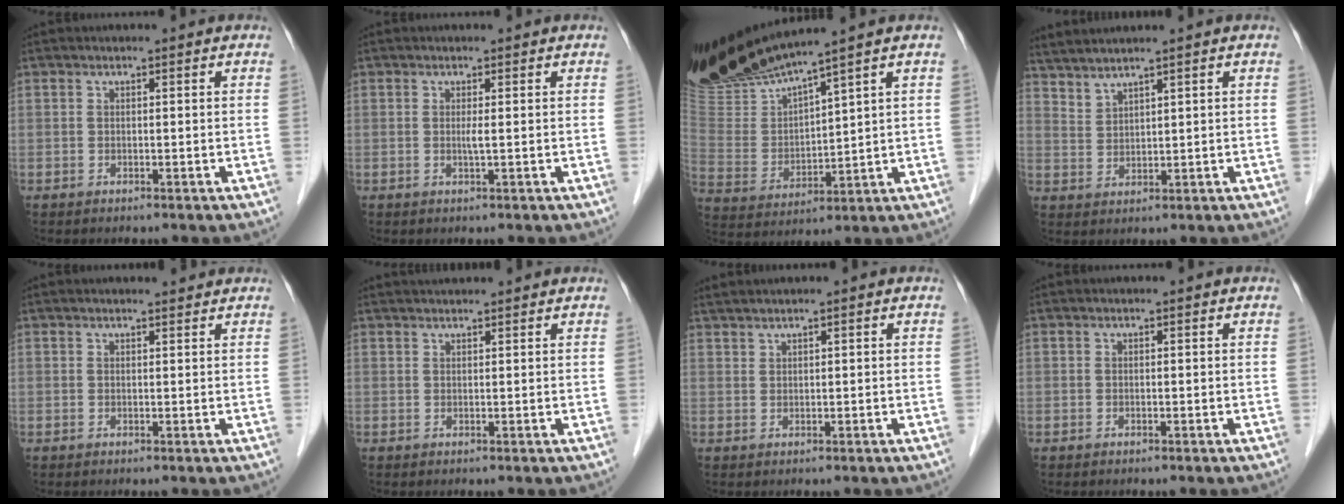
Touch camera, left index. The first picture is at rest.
{"total": 1.5, "force": [0.3, -0.2, 1.4], "torque": [-0.031, 0.001, 0.007]}
{"total": 15.8, "force": [13.8, 0.0, 7.7], "torque": [-0.160, -0.010, 0.281]}
{"total": 5.3, "force": [4.8, -0.3, 2.2], "torque": [-0.057, 0.007, 0.107]}
{"total": 5.1, "force": [4.6, 0.6, 2.0], "torque": [-0.027, 0.029, 0.066]}
{"total": 6.5, "force": [5.9, 0.4, 2.7], "torque": [-0.040, 0.044, 0.090]}
{"total": 2.4, "force": [2.1, -0.2, 1.2], "torque": [-0.029, 0.014, 0.047]}
{"total": 0.0}